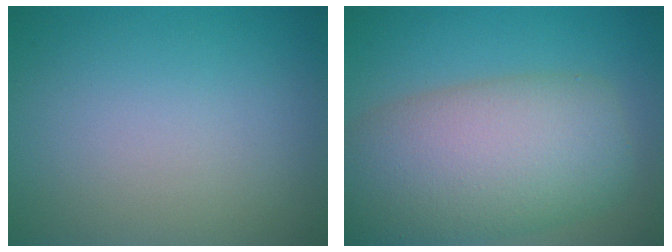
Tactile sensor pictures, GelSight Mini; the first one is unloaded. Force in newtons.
{"total": 10.6, "press": 10.6, "slide": 0.6}